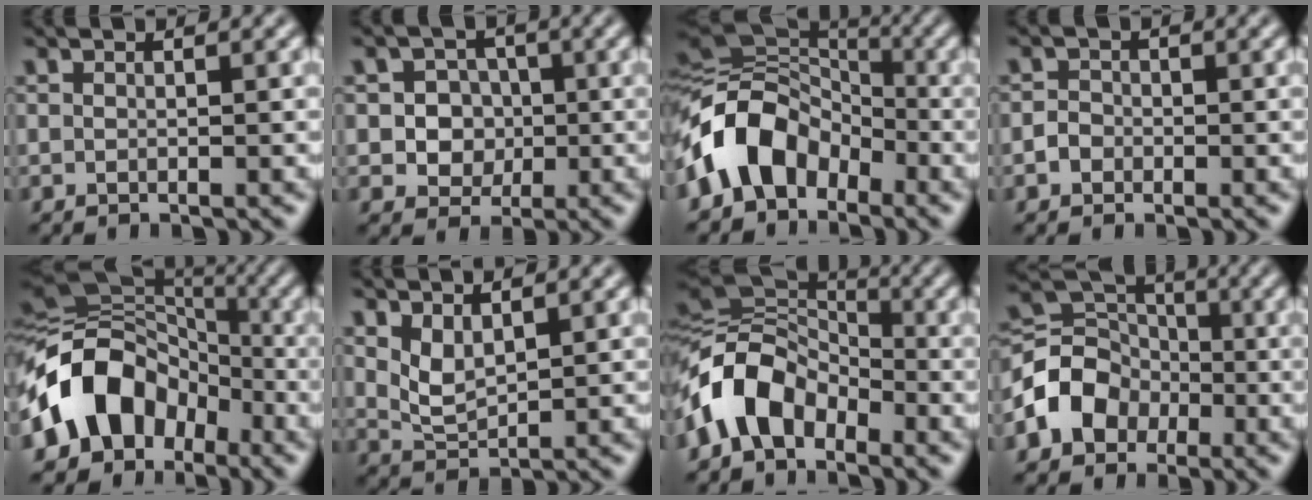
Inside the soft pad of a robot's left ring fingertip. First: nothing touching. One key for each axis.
{"total": 4.0, "fx": -0.4, "fy": 3.6, "fz": 1.7, "tx": -0.007, "ty": 0.004, "tz": -0.023}
{"total": 8.6, "fx": -3.7, "fy": 6.0, "fz": 5.0, "tx": -0.080, "ty": 0.013, "tz": -0.089}
{"total": 1.4, "fx": -0.6, "fy": 1.2, "fz": 0.4, "tx": -0.001, "ty": 0.001, "tz": -0.014}
{"total": 10.5, "fx": -4.3, "fy": 7.9, "fz": 5.4, "tx": -0.086, "ty": 0.019, "tz": -0.104}
{"total": 2.4, "fx": 1.3, "fy": 1.1, "fz": 1.6, "tx": -0.040, "ty": -0.008, "tz": 0.033}
{"total": 7.9, "fx": -3.6, "fy": 5.1, "fz": 4.9, "tx": -0.092, "ty": 0.011, "tz": -0.085}
{"total": 5.4, "fx": -2.0, "fy": 4.4, "fz": 2.3, "tx": -0.029, "ty": 0.008, "tz": -0.050}